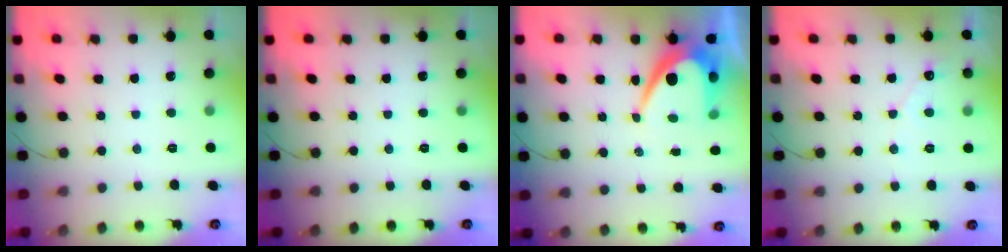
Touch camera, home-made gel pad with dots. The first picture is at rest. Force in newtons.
{"total": 0.0}
{"total": 9.3, "press": 9.3, "slide": 0.6}
{"total": 3.4, "press": 3.4, "slide": 0.1}